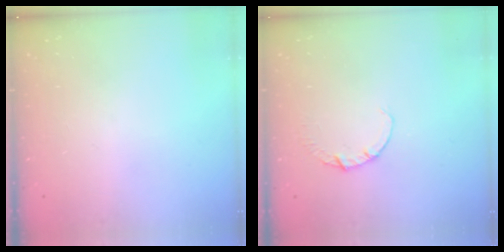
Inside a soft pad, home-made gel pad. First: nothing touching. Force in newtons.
{"total": 1.9, "press": 1.9, "slide": 0.3}